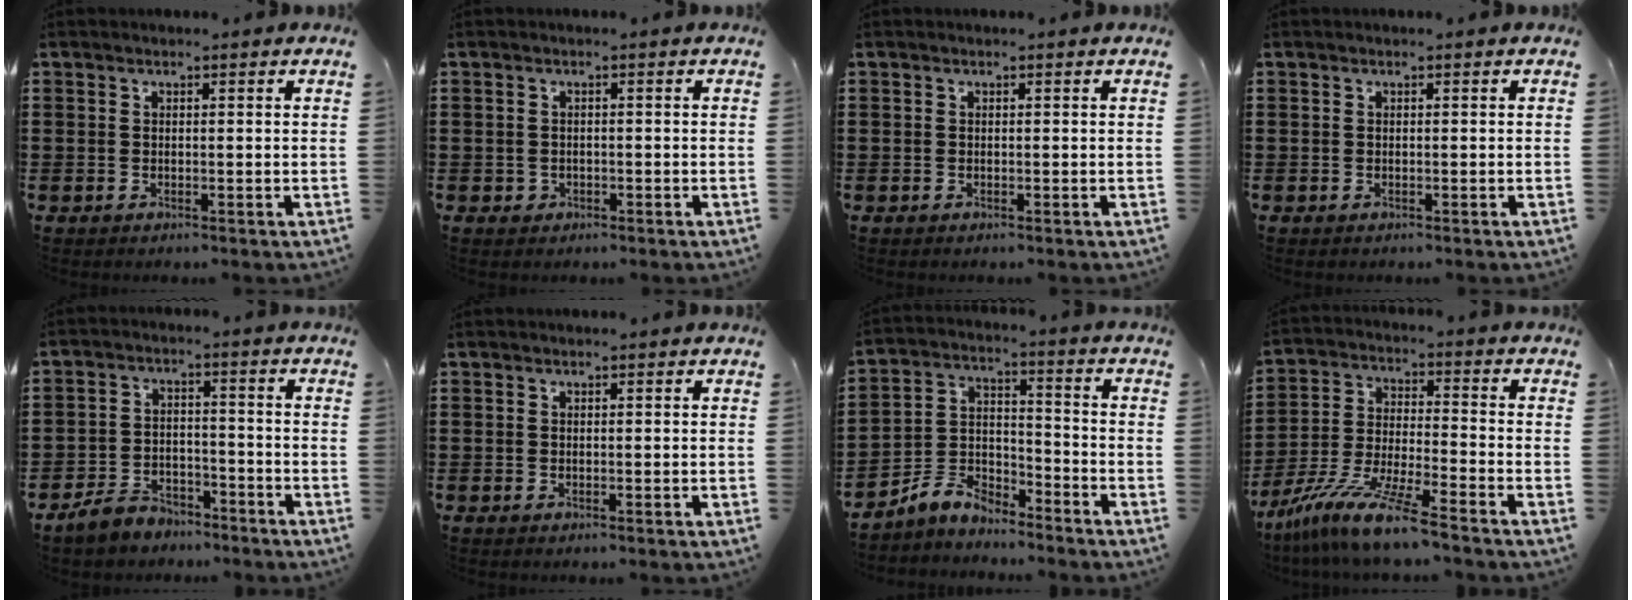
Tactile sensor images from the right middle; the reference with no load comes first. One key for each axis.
{"total": 0.9, "fx": -0.4, "fy": 0.8, "fz": 0.1, "tx": -0.006, "ty": 0.002, "tz": -0.009}
{"total": 0.0}
{"total": 0.0}
{"total": 4.9, "fx": -4.6, "fy": 1.8, "fz": 0.3, "tx": -0.025, "ty": 0.007, "tz": -0.098}
{"total": 0.0}
{"total": 6.2, "fx": -5.6, "fy": 2.2, "fz": 1.1, "tx": -0.040, "ty": 0.000, "tz": -0.118}
{"total": 10.7, "fx": -9.1, "fy": -0.4, "fz": 5.6, "tx": -0.118, "ty": -0.006, "tz": -0.182}